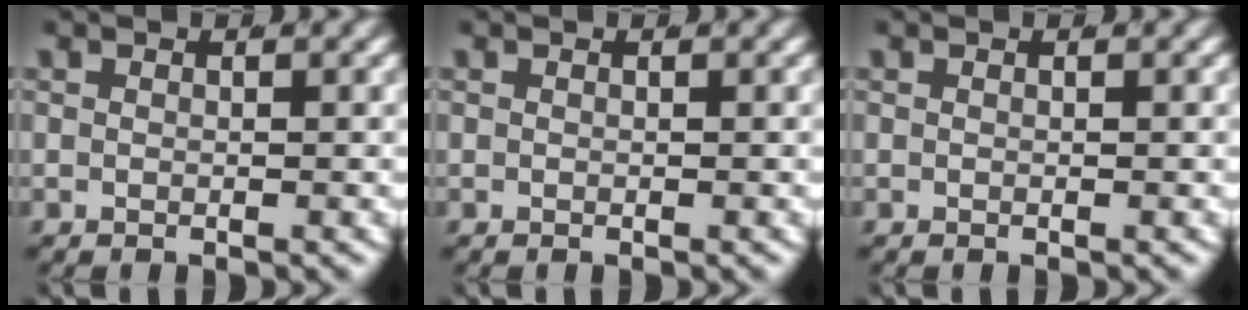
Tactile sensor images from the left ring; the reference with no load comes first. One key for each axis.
{"total": 0.0}
{"total": 0.0}